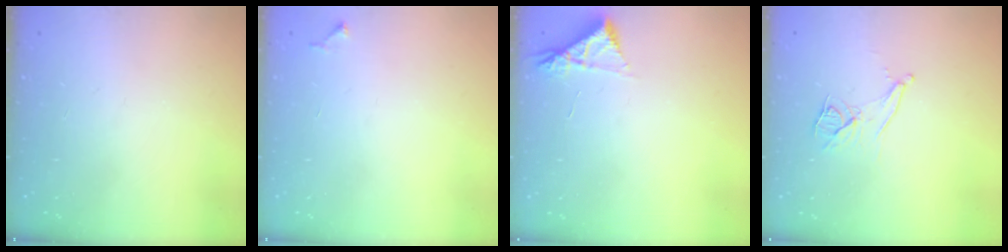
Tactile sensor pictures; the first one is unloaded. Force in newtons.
{"total": 4.2, "press": 4.1, "slide": 0.4}
{"total": 5.0, "press": 5.0, "slide": 0.8}
{"total": 8.5, "press": 7.8, "slide": 3.3}